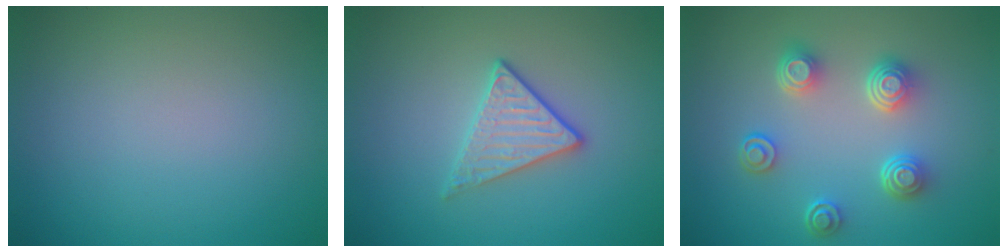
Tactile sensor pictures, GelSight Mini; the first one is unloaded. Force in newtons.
{"total": 2.8, "press": 2.6, "slide": 1.1}
{"total": 4.4, "press": 3.2, "slide": 2.9}